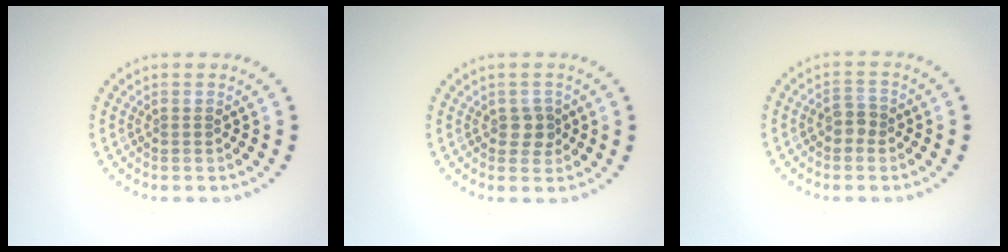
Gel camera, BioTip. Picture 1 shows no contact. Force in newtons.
{"total": 1.6, "press": 1.5, "slide": 0.5}
{"total": 1.6, "press": 1.6, "slide": 0.5}